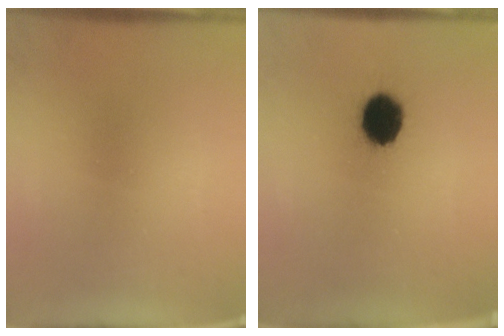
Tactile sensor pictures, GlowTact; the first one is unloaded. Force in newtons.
{"total": 9.5}